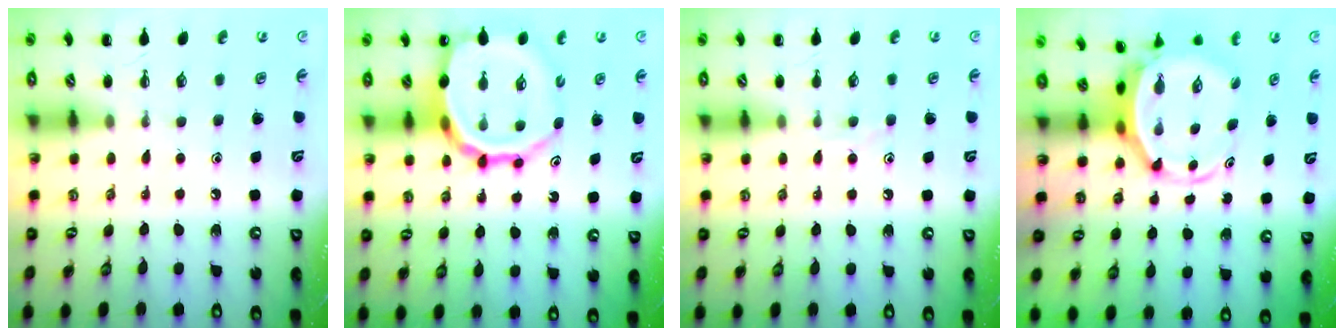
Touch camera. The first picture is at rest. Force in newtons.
{"total": 16.2, "press": 15.9, "slide": 3.2}
{"total": 5.7, "press": 5.6, "slide": 1.0}
{"total": 5.4, "press": 5.2, "slide": 1.2}